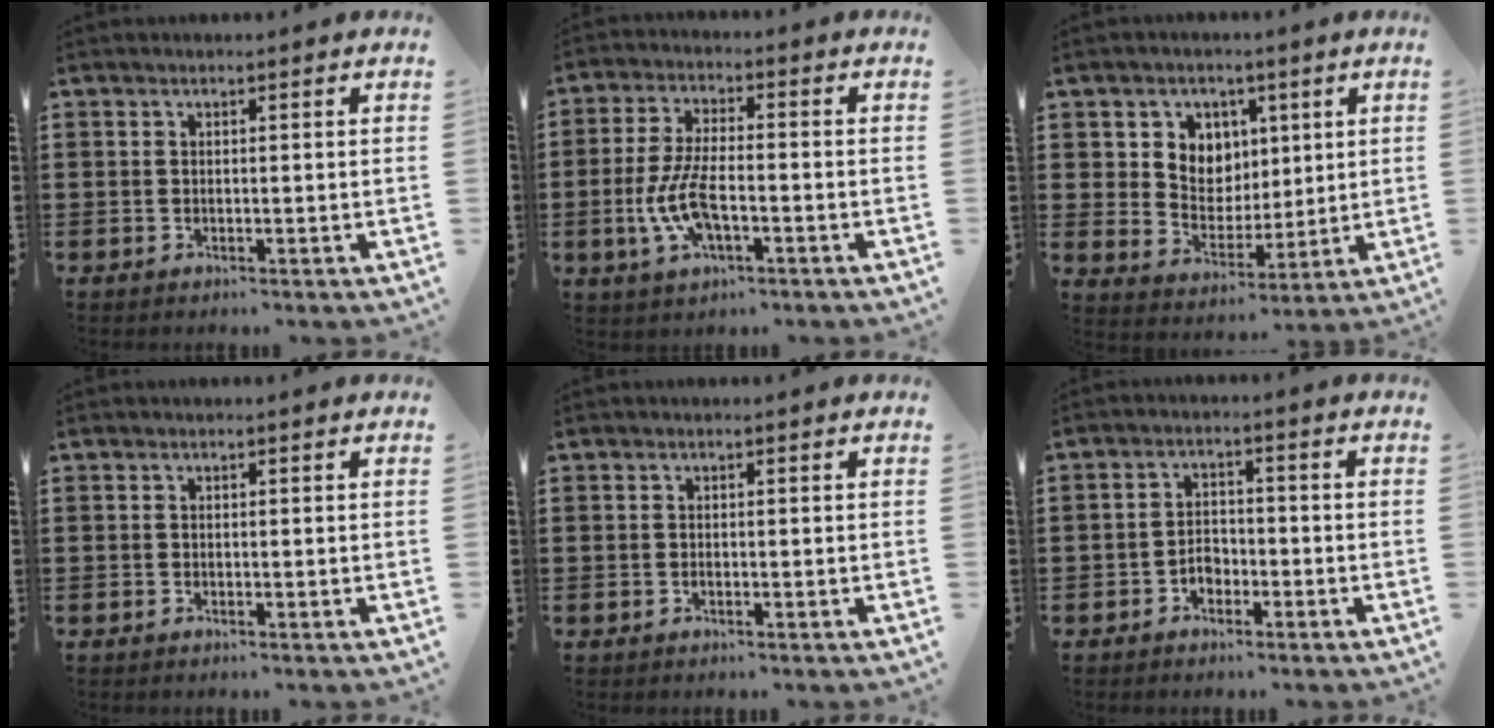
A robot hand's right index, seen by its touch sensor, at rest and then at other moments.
{"total": 7.9, "force": [-2.3, 3.1, 6.9], "torque": [-0.157, -0.008, -0.047]}
{"total": 5.9, "force": [2.4, 5.3, 0.6], "torque": [-0.040, -0.001, 0.040]}
{"total": 0.0}
{"total": 0.0}
{"total": 2.6, "force": [-1.6, 1.8, 1.1], "torque": [-0.025, 0.003, -0.034]}